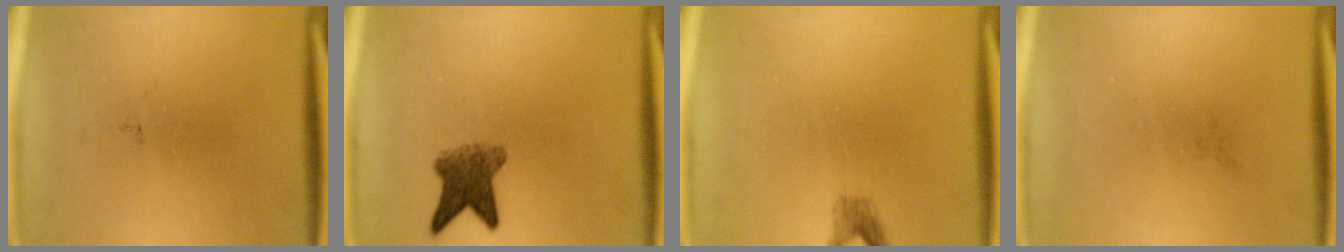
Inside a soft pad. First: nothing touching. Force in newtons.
{"total": 5.2}
{"total": 1.5}
{"total": 0.0}